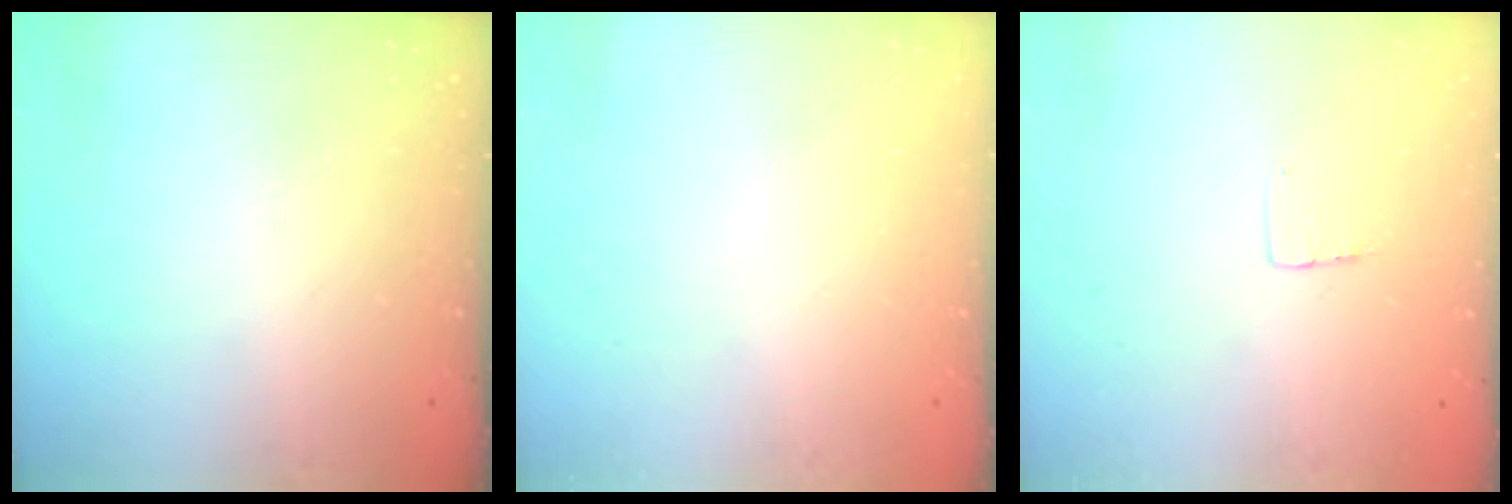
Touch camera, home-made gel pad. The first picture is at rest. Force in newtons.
{"total": 0.0}
{"total": 3.0, "press": 3.0, "slide": 0.2}